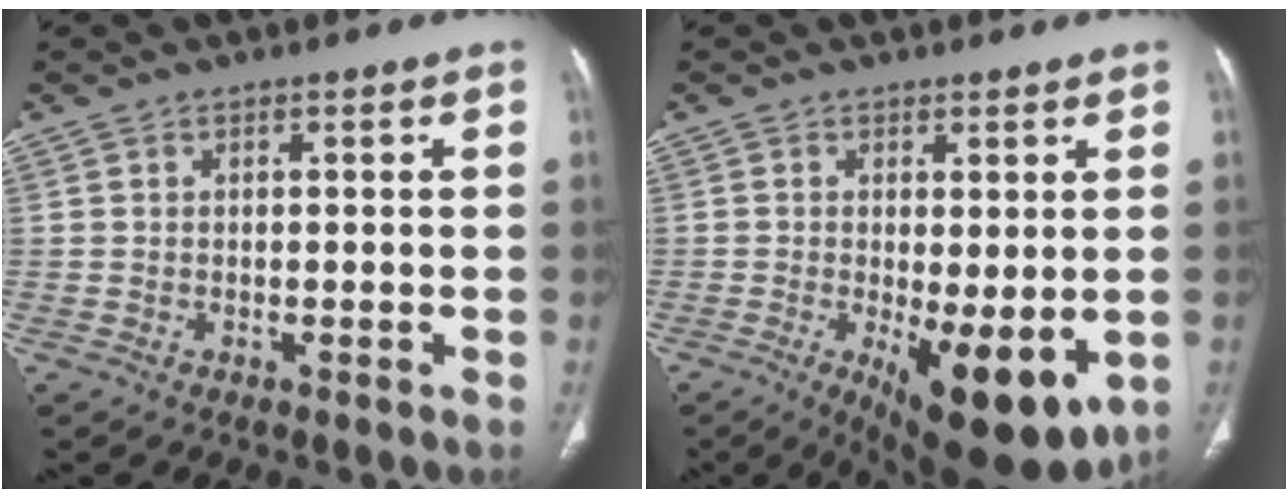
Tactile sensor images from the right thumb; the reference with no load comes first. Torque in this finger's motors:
{"motor_torque": [2.32, 2.69, 0.96, -0.85, 0.41]}